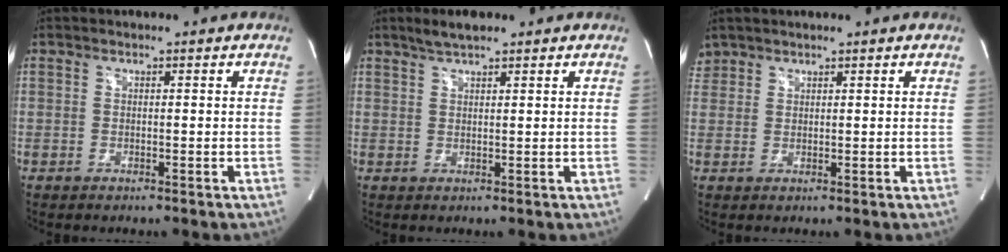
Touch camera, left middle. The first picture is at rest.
{"total": 3.2, "force": [2.5, 0.5, 1.8], "torque": [-0.044, 0.009, 0.049]}
{"total": 2.2, "force": [1.9, 1.1, -0.1], "torque": [0.003, 0.013, 0.037]}